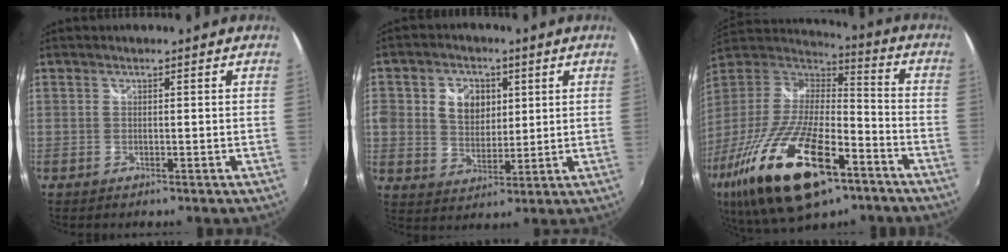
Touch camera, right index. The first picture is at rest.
{"total": 12.6, "force": [2.8, 10.4, 6.5], "torque": [-0.160, 0.029, 0.053]}
{"total": 30.7, "force": [-16.2, 12.1, 23.0], "torque": [-0.464, -0.049, -0.274]}